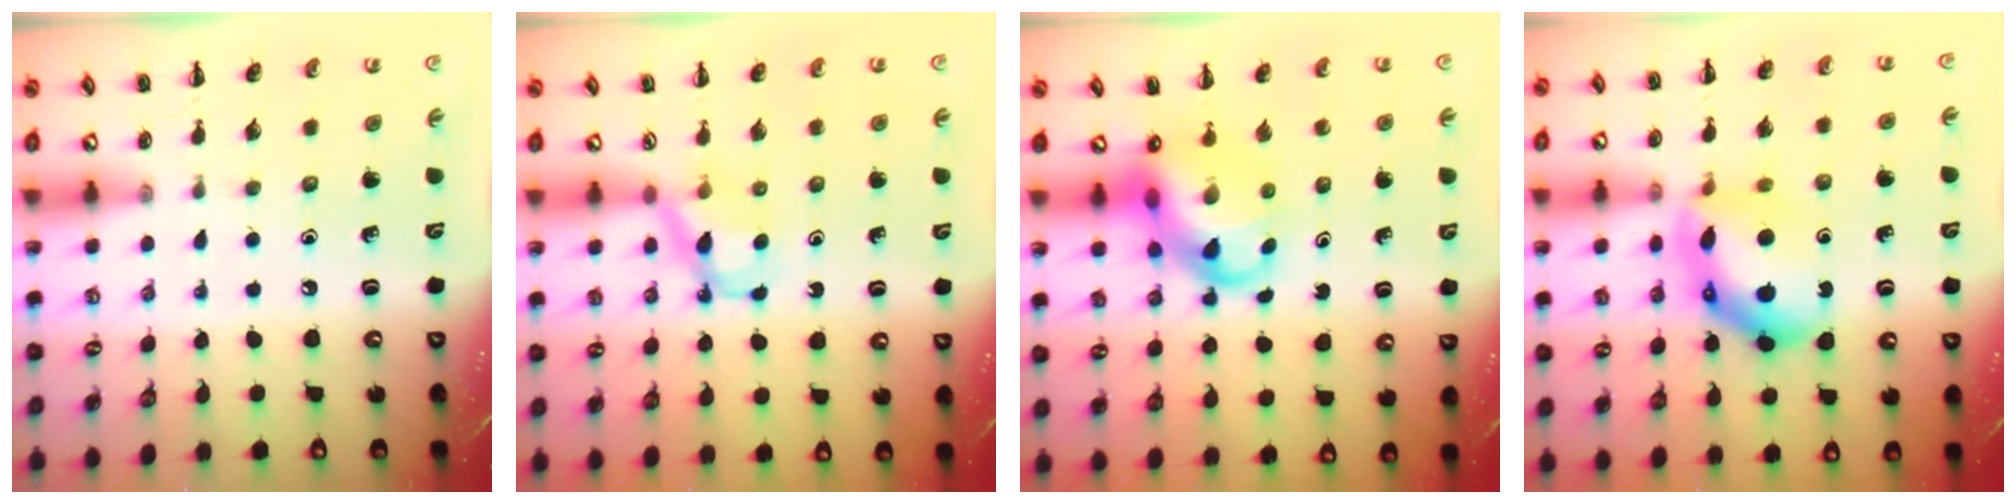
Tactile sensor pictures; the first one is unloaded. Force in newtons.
{"total": 4.1, "press": 3.9, "slide": 1.2}
{"total": 9.4, "press": 9.0, "slide": 2.8}
{"total": 14.1, "press": 14.1, "slide": 0.8}